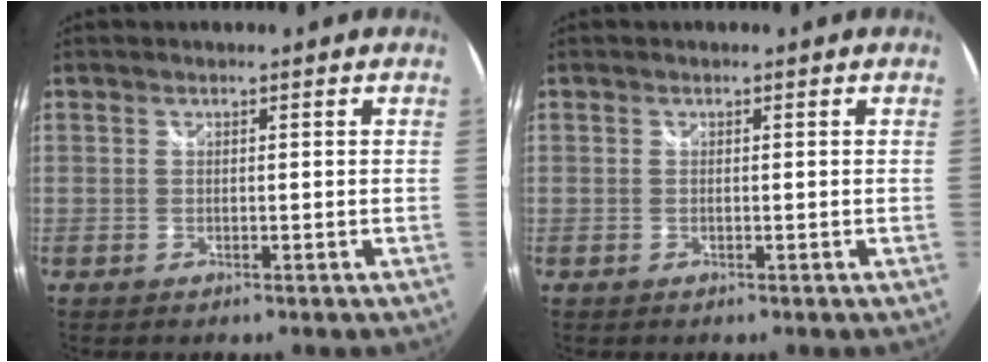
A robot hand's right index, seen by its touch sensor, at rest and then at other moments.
{"total": 0.0}